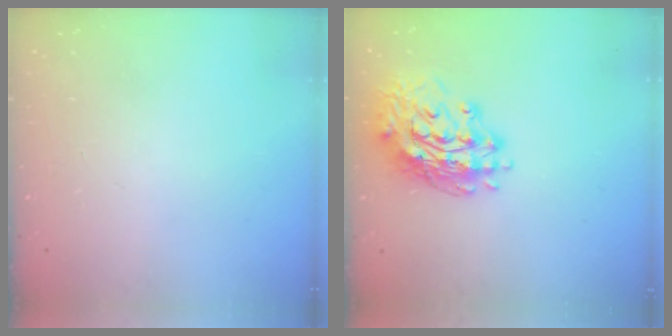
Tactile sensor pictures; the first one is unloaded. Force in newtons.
{"total": 16.1, "press": 16.0, "slide": 1.7}